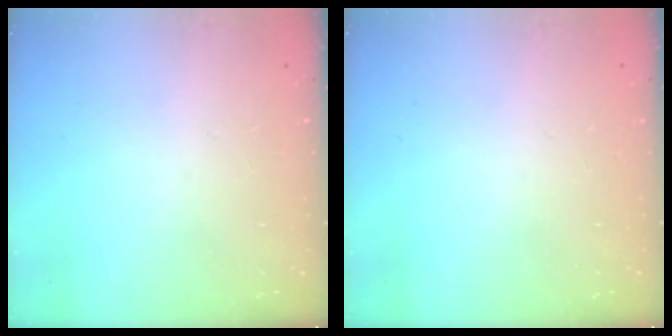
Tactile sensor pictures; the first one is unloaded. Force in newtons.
{"total": 0.0}